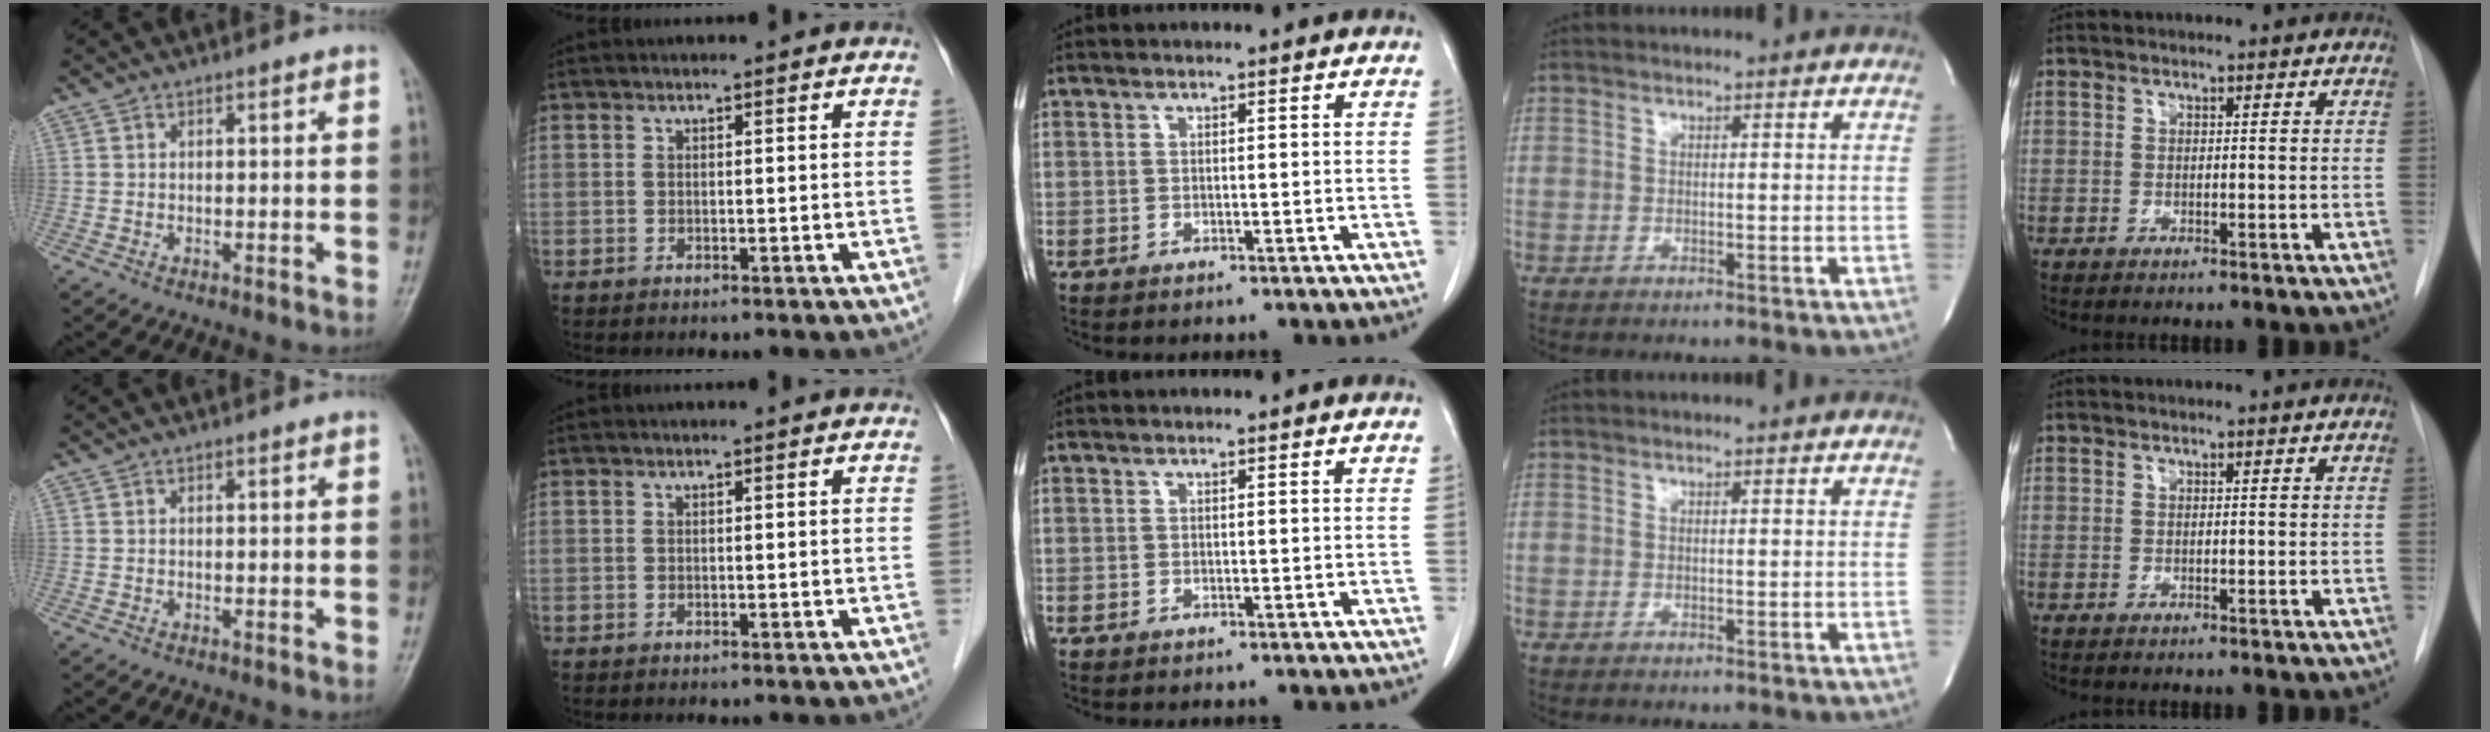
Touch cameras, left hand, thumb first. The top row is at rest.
{}